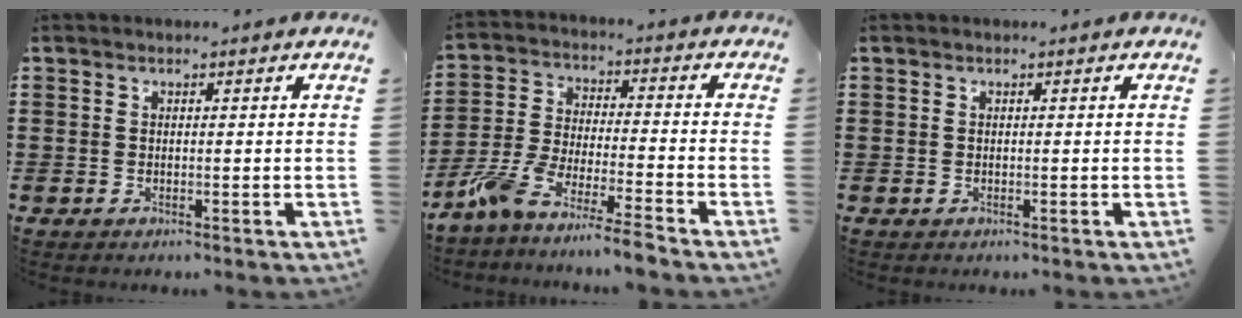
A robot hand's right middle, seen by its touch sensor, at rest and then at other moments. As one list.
[{"total": 7.5, "force": [-6.9, -0.8, 2.8], "torque": [-0.066, -0.010, -0.140]}, {"total": 0.0}]